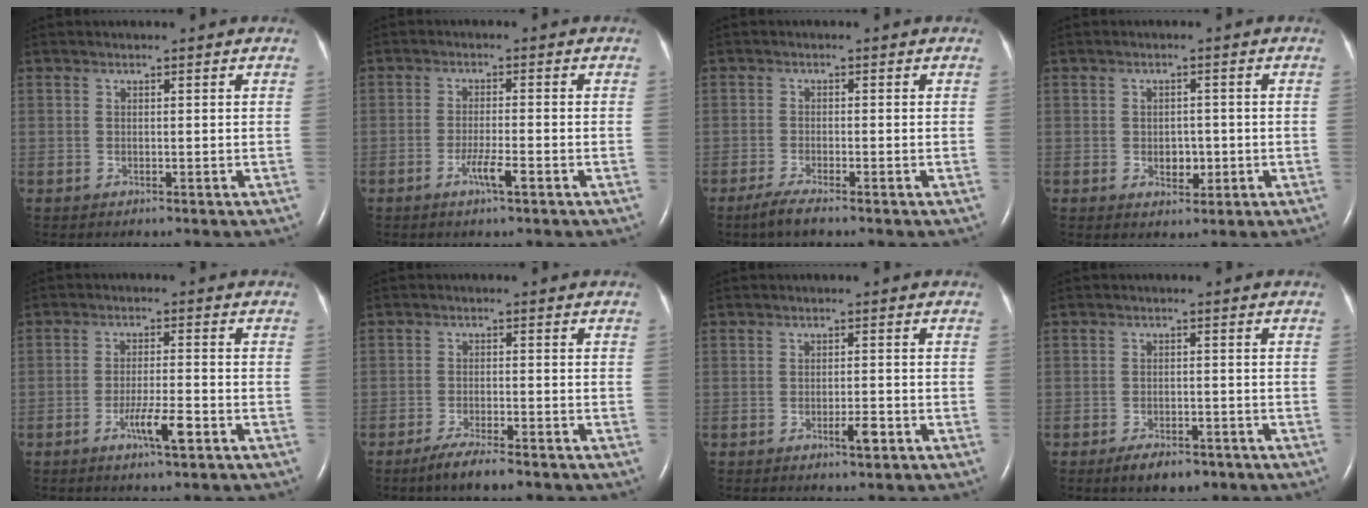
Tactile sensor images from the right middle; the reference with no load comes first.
{"total": 3.3, "force": [-1.7, -0.1, 2.8], "torque": [-0.058, -0.003, -0.033]}
{"total": 2.9, "force": [-2.2, 0.0, 1.9], "torque": [-0.050, -0.009, -0.044]}
{"total": 2.9, "force": [-0.6, 1.9, 2.1], "torque": [-0.031, 0.003, -0.003]}
{"total": 4.9, "force": [-2.5, 0.2, 4.2], "torque": [-0.080, -0.005, -0.045]}
{"total": 4.8, "force": [-3.6, 0.4, 3.1], "torque": [-0.064, -0.011, -0.061]}
{"total": 2.5, "force": [-1.3, 0.4, 2.1], "torque": [-0.034, -0.001, -0.019]}
{"total": 4.6, "force": [-3.3, 1.9, 2.6], "torque": [-0.046, -0.002, -0.046]}